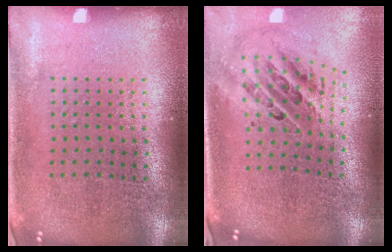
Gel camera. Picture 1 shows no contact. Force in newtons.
{"total": 1.6, "press": 1.3, "slide": 0.8}